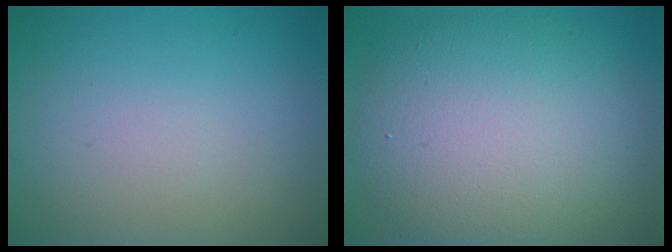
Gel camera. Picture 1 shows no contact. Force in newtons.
{"total": 9.7, "press": 9.6, "slide": 0.7}